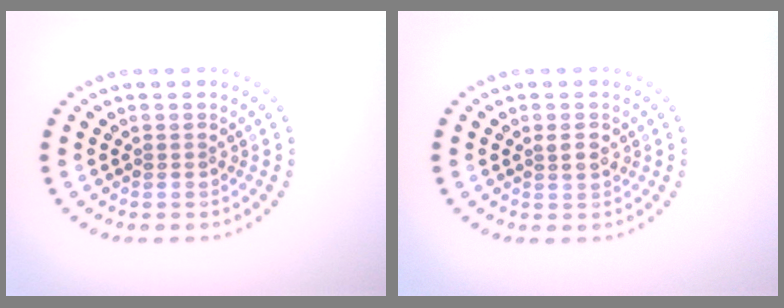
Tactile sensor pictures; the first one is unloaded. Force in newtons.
{"total": 1.0, "press": 1.0, "slide": 0.1}